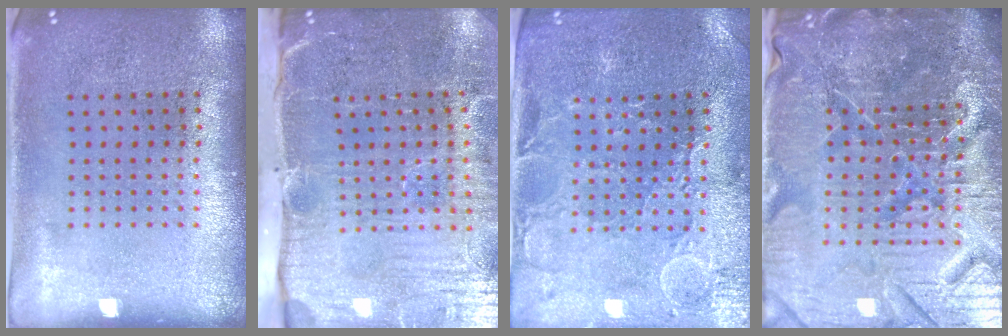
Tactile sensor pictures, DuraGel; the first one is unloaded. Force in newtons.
{"total": 5.3, "press": 4.4, "slide": 2.9}
{"total": 1.1, "press": 1.0, "slide": 0.4}
{"total": 6.9, "press": 6.2, "slide": 3.0}